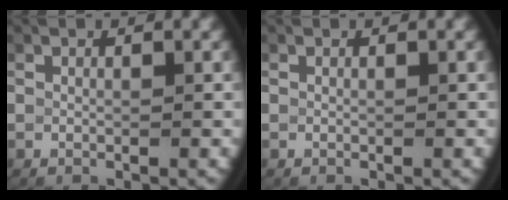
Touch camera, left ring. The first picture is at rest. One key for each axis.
{"total": 0.0}